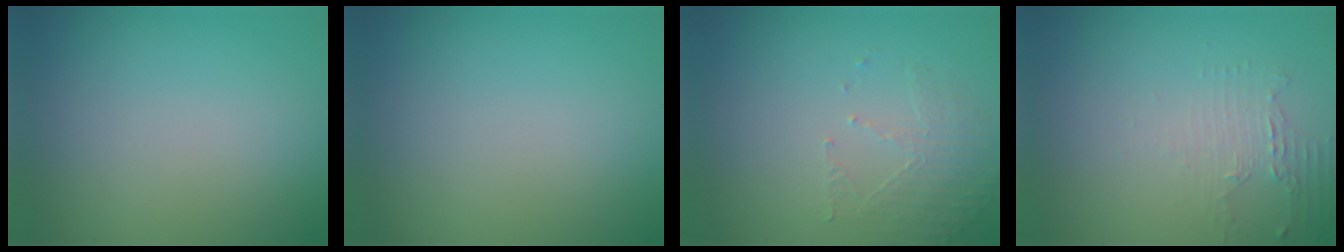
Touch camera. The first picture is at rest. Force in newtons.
{"total": 0.0}
{"total": 1.7, "press": 0.9, "slide": 1.4}
{"total": 2.0, "press": 1.4, "slide": 1.5}